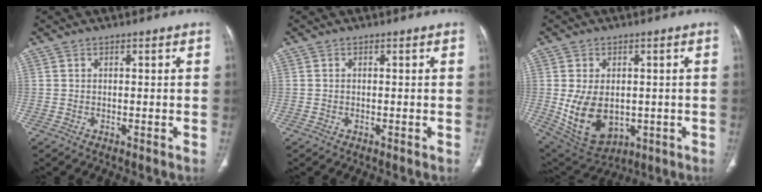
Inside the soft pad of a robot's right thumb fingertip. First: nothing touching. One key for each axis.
{"total": 0.0}
{"total": 12.7, "fx": -1.3, "fy": 8.6, "fz": 9.2, "tx": -0.148, "ty": -0.006, "tz": 0.008}